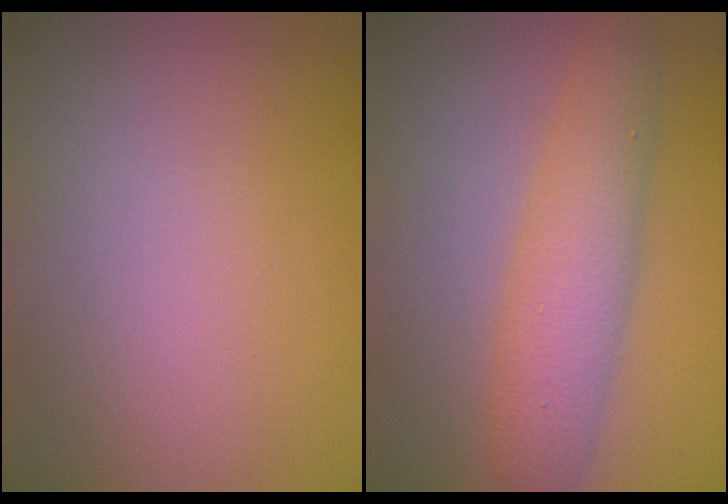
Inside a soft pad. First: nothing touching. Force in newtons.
{"total": 4.6, "press": 4.6, "slide": 0.1}